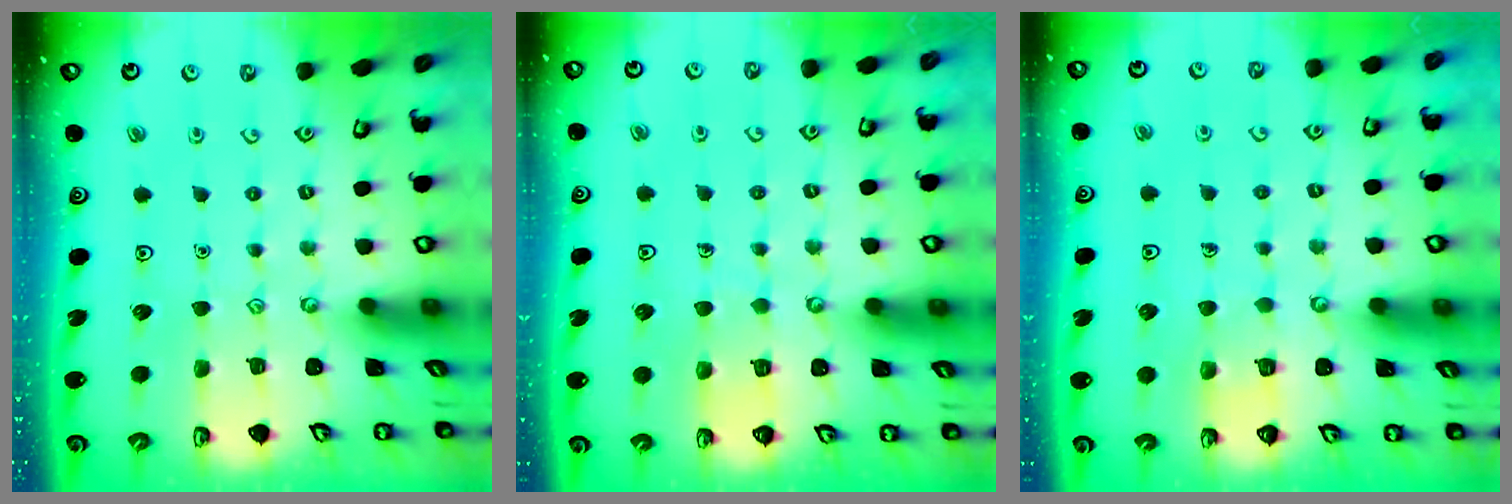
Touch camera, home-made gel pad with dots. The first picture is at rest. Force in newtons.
{"total": 4.2, "press": 4.2, "slide": 0.2}
{"total": 4.2, "press": 4.2, "slide": 0.4}